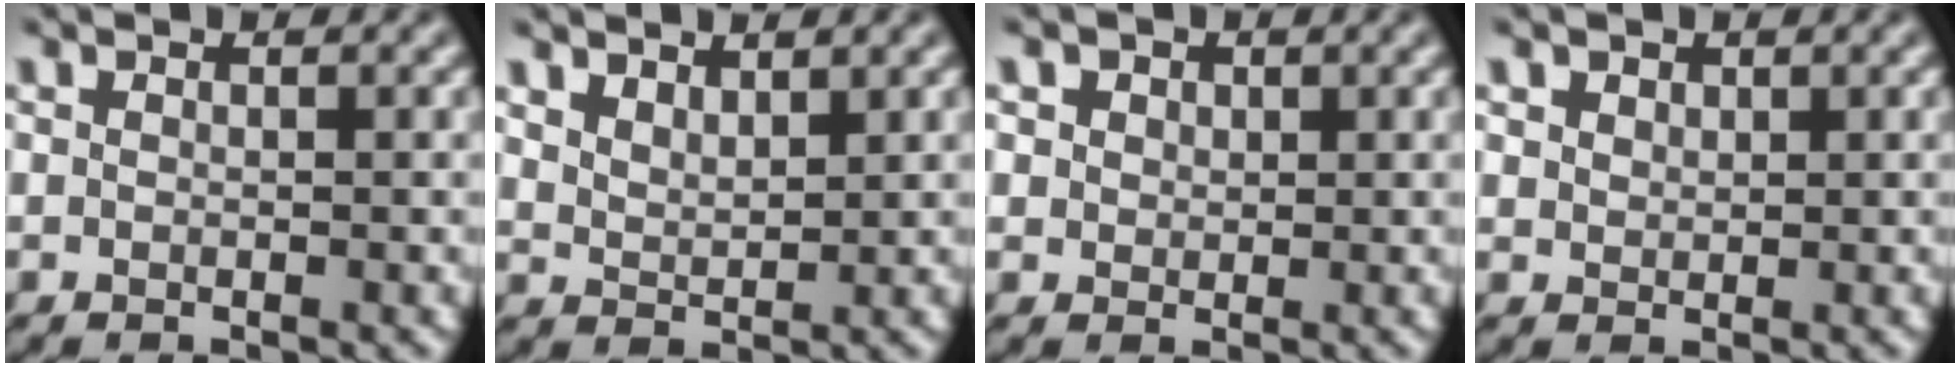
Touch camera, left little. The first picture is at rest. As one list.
[{"total": 2.2, "force": [1.8, 0.8, 1.0], "torque": [-0.026, 0.001, 0.041]}, {"total": 3.9, "force": [2.0, 2.8, 1.7], "torque": [-0.043, 0.006, 0.025]}, {"total": 2.1, "force": [1.3, 1.4, 0.7], "torque": [-0.028, 0.000, 0.030]}]